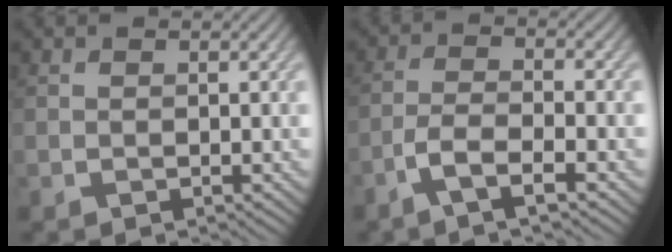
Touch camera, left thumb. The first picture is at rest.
{"total": 4.2, "force": [-2.8, 0.9, 3.1], "torque": [-0.067, 0.003, -0.067]}